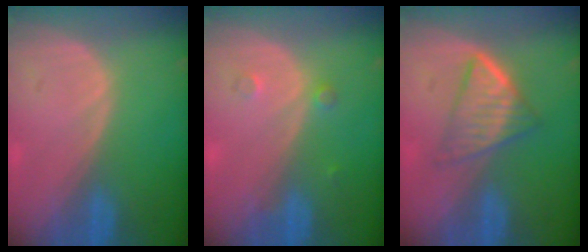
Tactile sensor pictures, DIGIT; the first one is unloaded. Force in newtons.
{"total": 1.5, "press": 1.5, "slide": 0.1}
{"total": 6.3, "press": 5.5, "slide": 3.1}